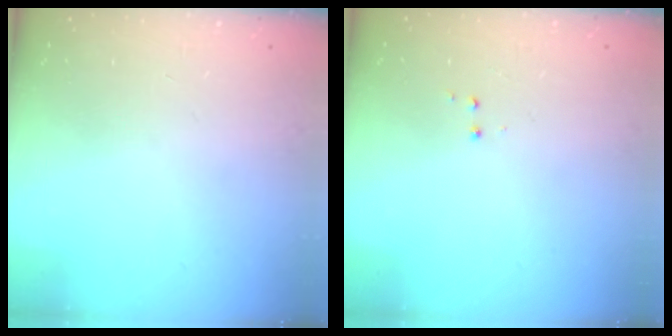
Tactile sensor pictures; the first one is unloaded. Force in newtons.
{"total": 3.6, "press": 3.6, "slide": 0.5}